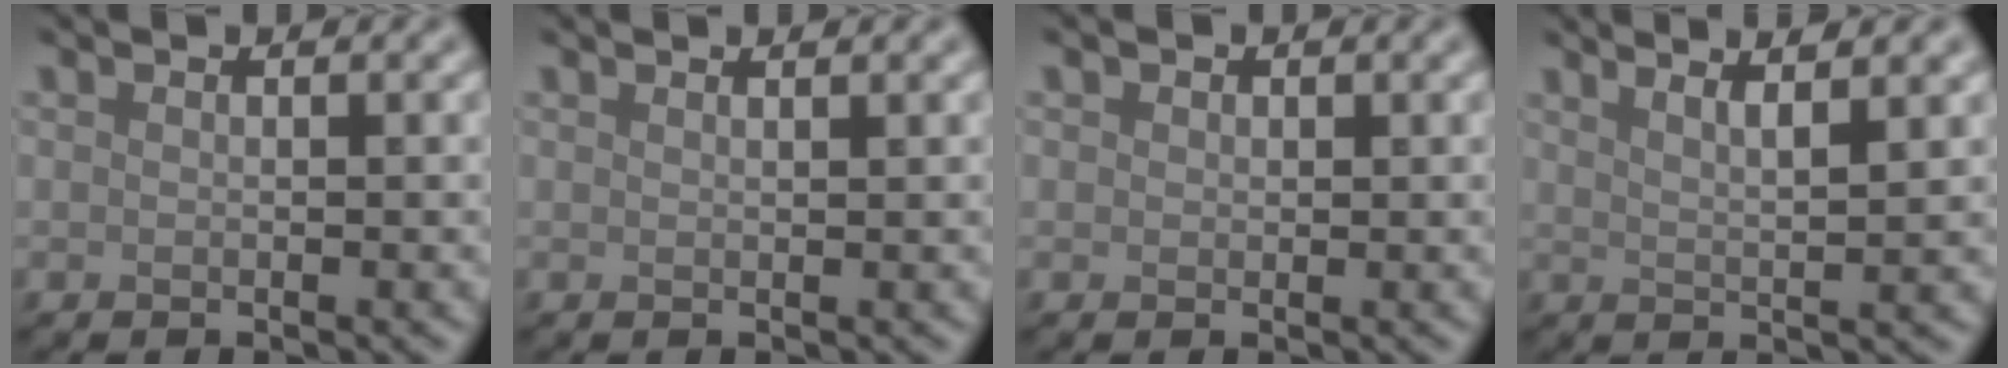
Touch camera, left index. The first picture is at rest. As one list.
[{"total": 1.1, "force": [0.8, 0.3, 0.6], "torque": [-0.001, -0.001, 0.003]}, {"total": 0.8, "force": [0.4, 0.7, 0.2], "torque": [-0.001, -0.002, 0.002]}, {"total": 4.6, "force": [3.0, 1.0, 3.3], "torque": [-0.035, 0.017, 0.023]}]